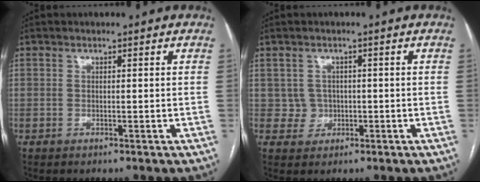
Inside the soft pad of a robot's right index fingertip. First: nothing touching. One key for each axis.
{"total": 2.6, "fx": -0.2, "fy": 2.6, "fz": 0.0, "tx": 0.010, "ty": 0.007, "tz": -0.002}